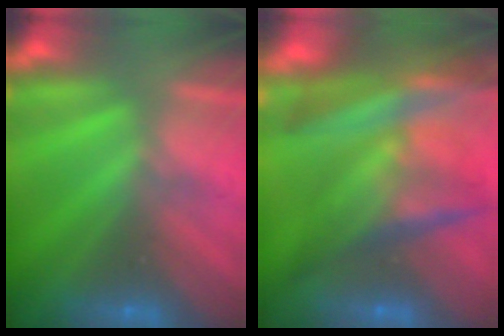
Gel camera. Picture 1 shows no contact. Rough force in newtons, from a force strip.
{"total": 10.7}